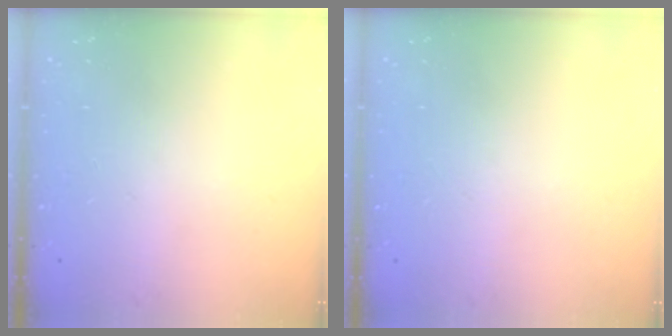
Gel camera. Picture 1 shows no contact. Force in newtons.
{"total": 0.0}